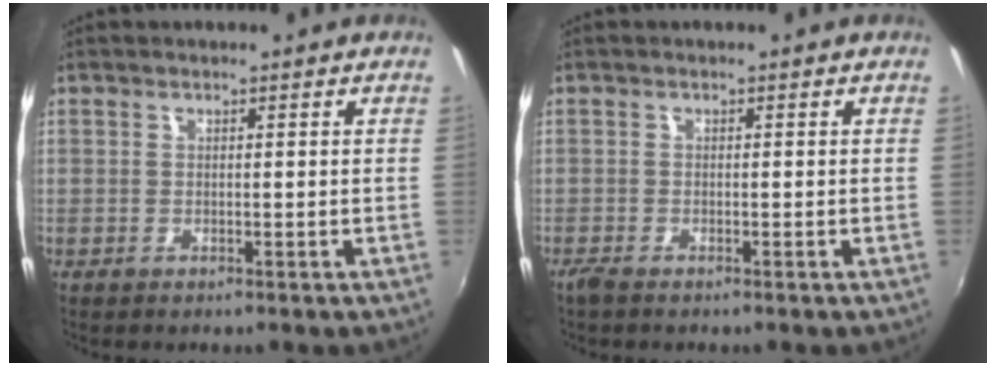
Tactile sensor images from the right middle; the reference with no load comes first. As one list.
[{"total": 1.4, "force": [-1.2, 0.1, 0.8], "torque": [-0.016, -0.006, -0.024]}]